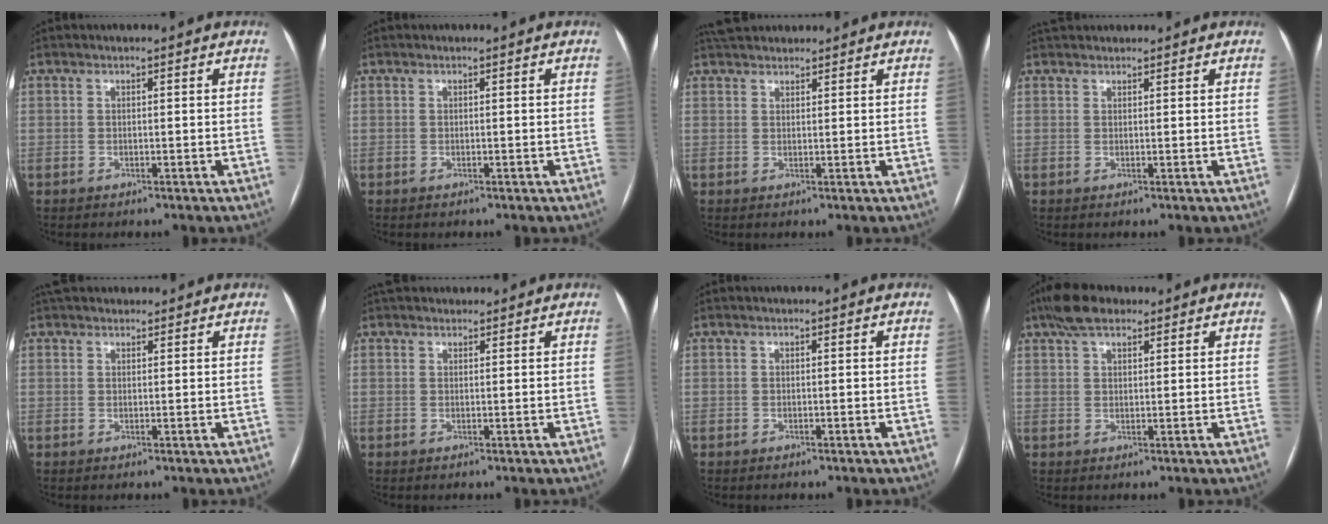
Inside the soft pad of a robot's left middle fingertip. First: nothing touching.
{"total": 0.0}
{"total": 5.9, "force": [5.4, 1.9, 1.8], "torque": [-0.022, 0.038, 0.089]}
{"total": 3.3, "force": [3.1, 0.9, 0.8], "torque": [-0.009, 0.037, 0.052]}
{"total": 5.4, "force": [4.8, 1.9, 1.5], "torque": [-0.012, 0.037, 0.074]}
{"total": 4.2, "force": [3.8, 1.5, 0.9], "torque": [-0.005, 0.034, 0.058]}
{"total": 0.0}
{"total": 5.8, "force": [4.1, 2.4, 3.2], "torque": [-0.066, 0.026, 0.074]}